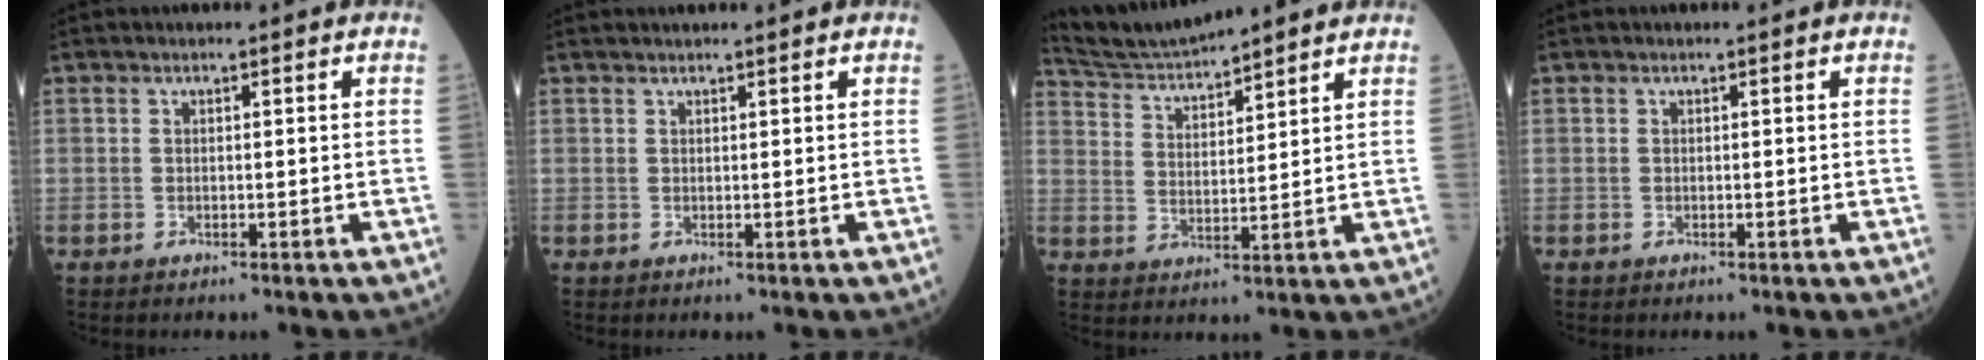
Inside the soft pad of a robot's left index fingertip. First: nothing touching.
{"total": 1.4, "force": [1.3, 0.1, 0.3], "torque": [-0.008, 0.017, 0.024]}
{"total": 9.7, "force": [9.4, 0.1, 2.4], "torque": [-0.061, 0.029, 0.175]}
{"total": 0.0}